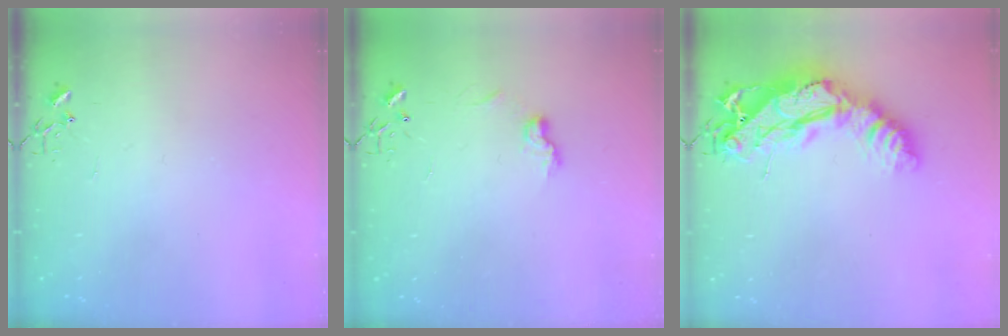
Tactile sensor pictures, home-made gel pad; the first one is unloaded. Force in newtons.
{"total": 6.7, "press": 6.7, "slide": 0.3}
{"total": 21.4, "press": 21.3, "slide": 2.1}